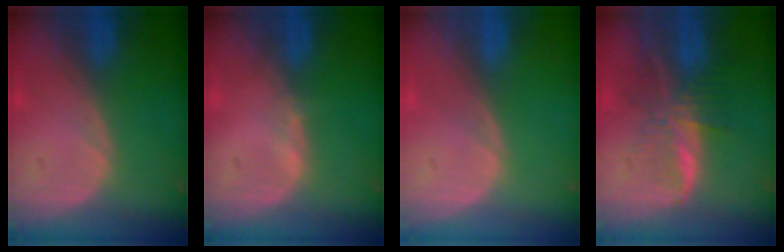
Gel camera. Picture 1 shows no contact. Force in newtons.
{"total": 0.6, "press": 0.5, "slide": 0.3}
{"total": 0.0}
{"total": 7.9, "press": 6.6, "slide": 4.2}